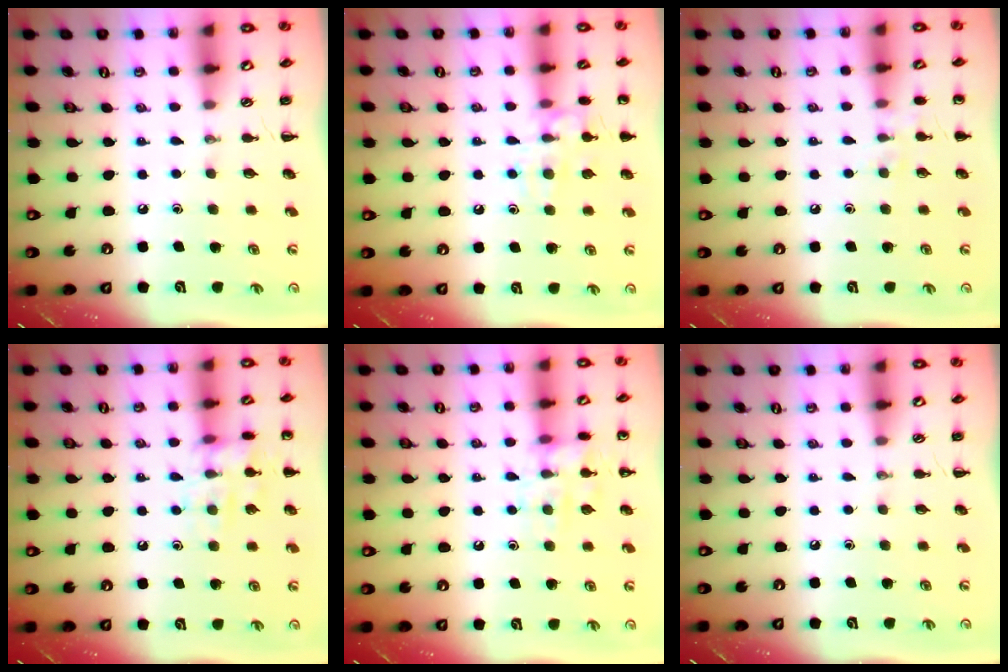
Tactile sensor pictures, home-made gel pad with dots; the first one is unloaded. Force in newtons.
{"total": 11.9, "press": 11.8, "slide": 0.8}
{"total": 5.9, "press": 5.8, "slide": 1.4}
{"total": 11.3, "press": 11.2, "slide": 1.0}
{"total": 11.8, "press": 11.8, "slide": 0.6}
{"total": 0.0}